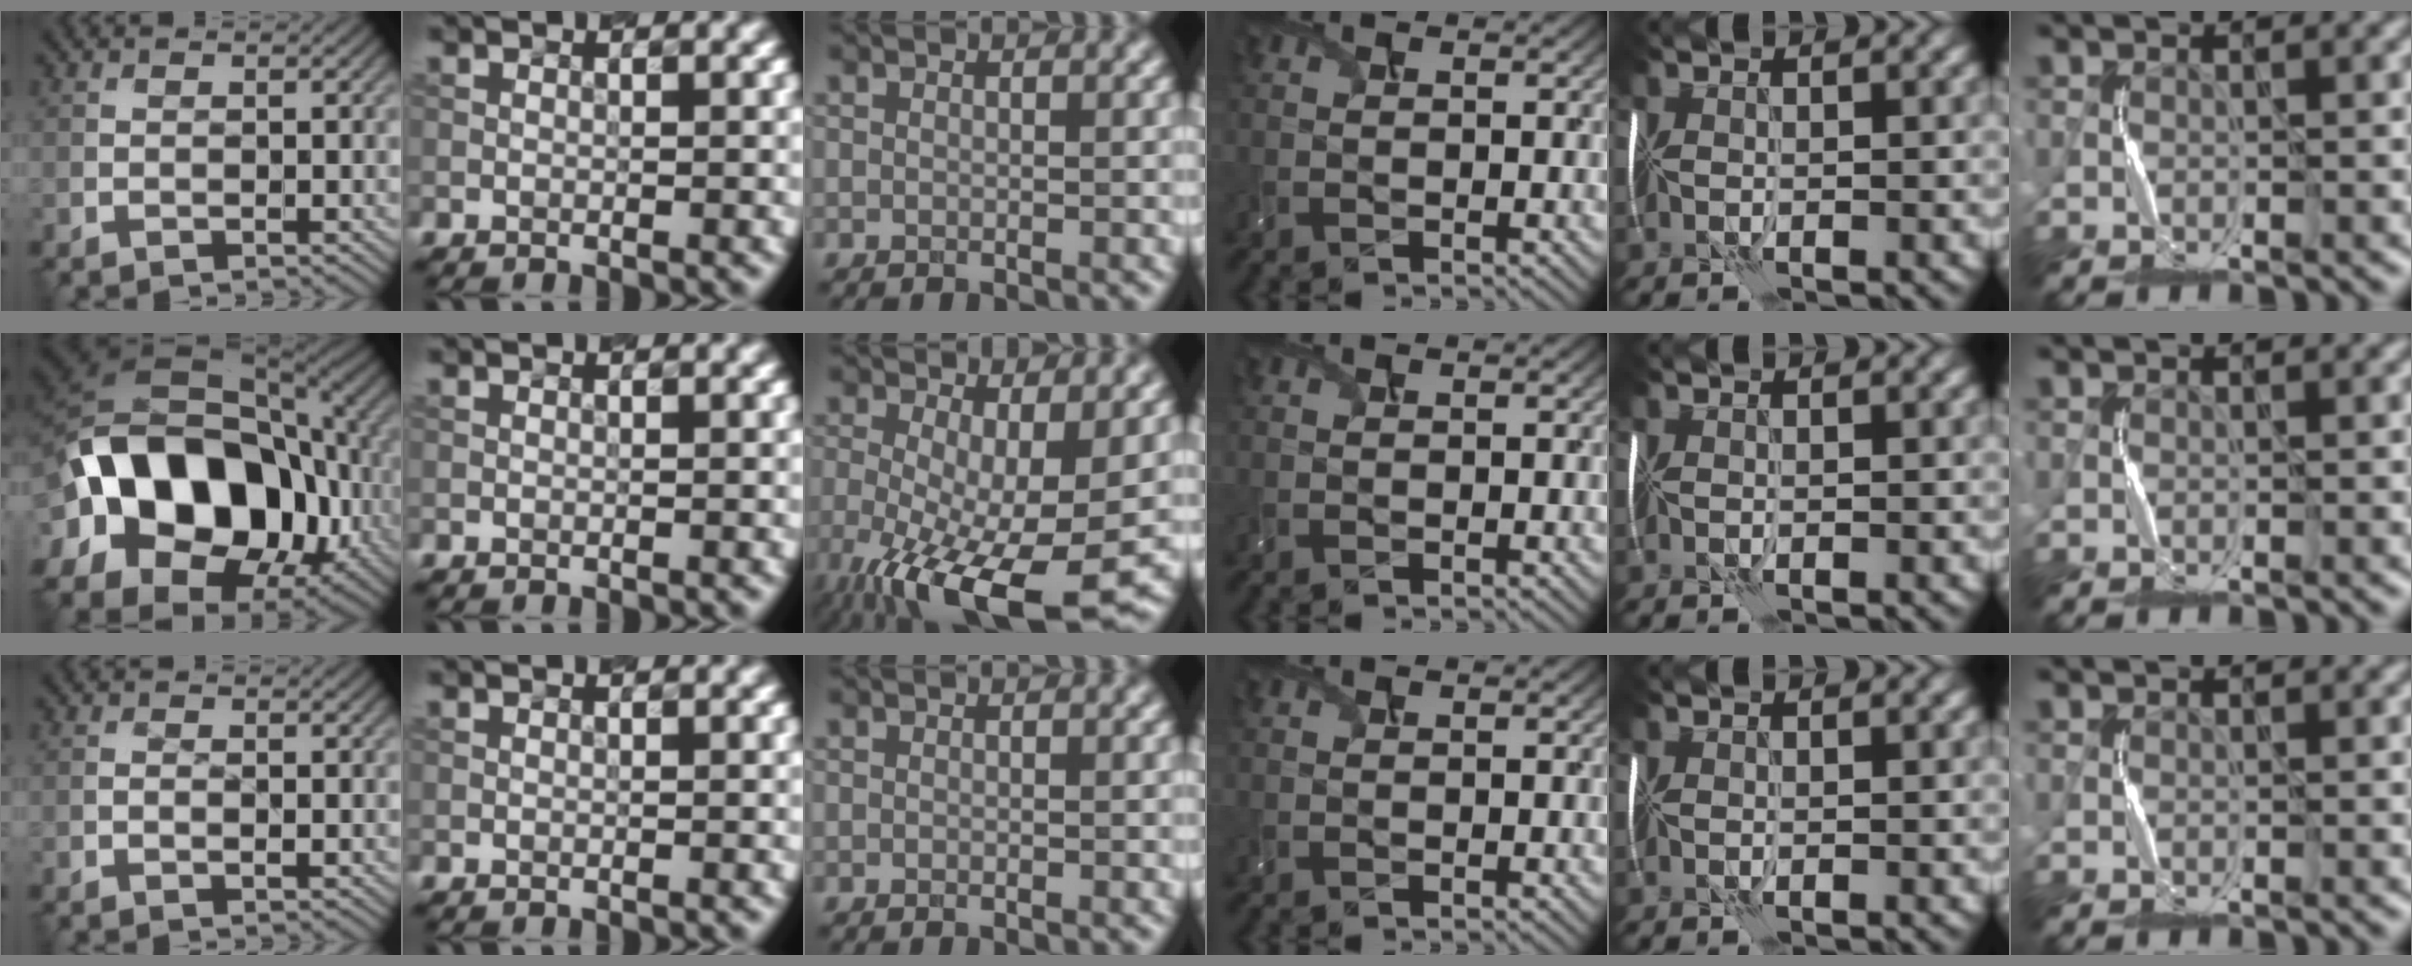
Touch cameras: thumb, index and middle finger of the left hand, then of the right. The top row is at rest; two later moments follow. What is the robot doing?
{"motion": "shake", "object": "handbell"}